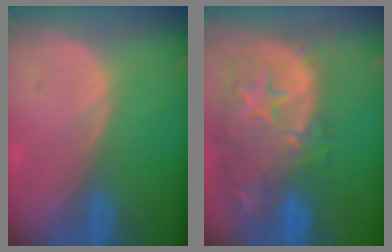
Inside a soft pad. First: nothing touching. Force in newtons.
{"total": 15.3, "press": 12.2, "slide": 9.2}